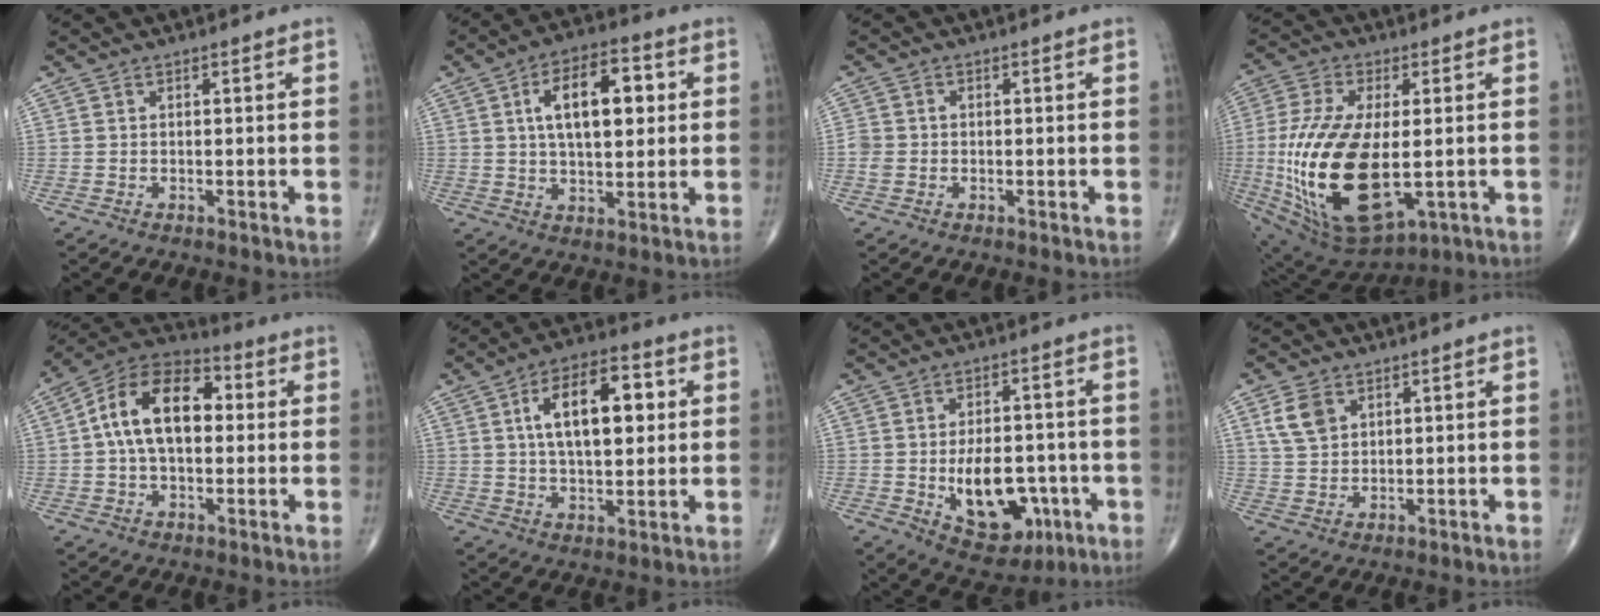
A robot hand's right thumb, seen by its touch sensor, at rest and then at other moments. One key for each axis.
{"total": 13.5, "fx": 3.0, "fy": 6.8, "fz": 11.3, "tx": -0.160, "ty": 0.006, "tz": 0.047}
{"total": 2.4, "fx": -0.4, "fy": 2.1, "fz": 1.1, "tx": -0.019, "ty": 0.007, "tz": -0.007}
{"total": 24.1, "fx": -2.4, "fy": 11.7, "fz": 20.9, "tx": -0.440, "ty": -0.024, "tz": -0.017}
{"total": 15.9, "fx": 1.8, "fy": 9.6, "fz": 12.5, "tx": -0.198, "ty": 0.033, "tz": 0.019}
{"total": 14.9, "fx": 3.4, "fy": 7.4, "fz": 12.4, "tx": -0.179, "ty": 0.006, "tz": 0.053}
{"total": 13.9, "fx": -3.7, "fy": 8.3, "fz": 10.6, "tx": -0.123, "ty": 0.015, "tz": -0.038}
{"total": 5.6, "fx": 2.5, "fy": 3.8, "fz": 3.2, "tx": -0.053, "ty": -0.006, "tz": 0.054}